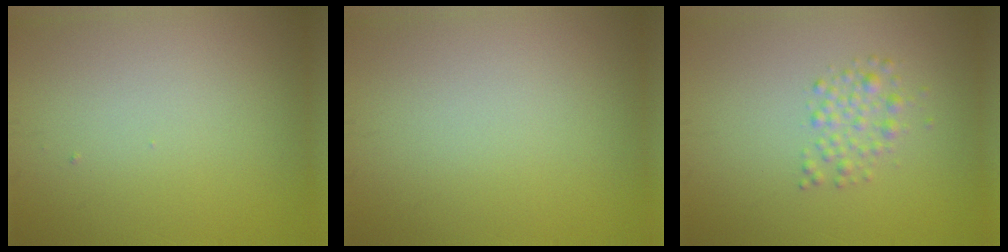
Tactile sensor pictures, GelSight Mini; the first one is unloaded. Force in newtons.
{"total": 0.0}
{"total": 1.9, "press": 1.8, "slide": 0.1}